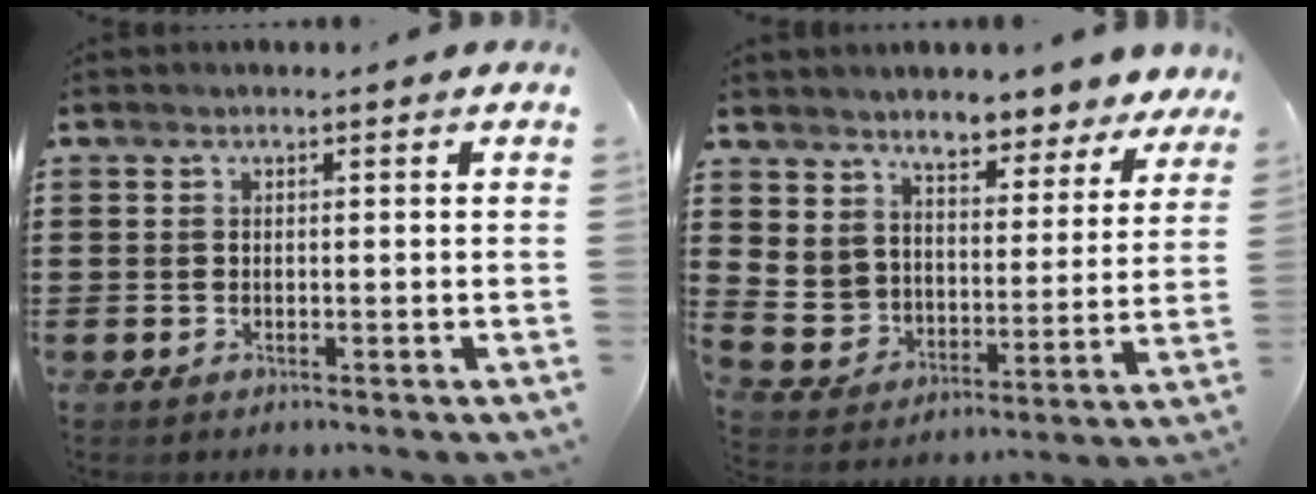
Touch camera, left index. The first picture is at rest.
{"total": 4.5, "force": [3.8, 2.3, -0.3], "torque": [-0.025, -0.036, 0.065]}